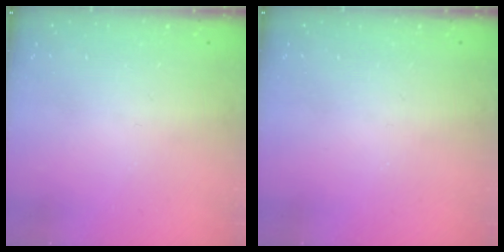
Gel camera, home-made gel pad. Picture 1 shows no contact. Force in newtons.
{"total": 0.0}